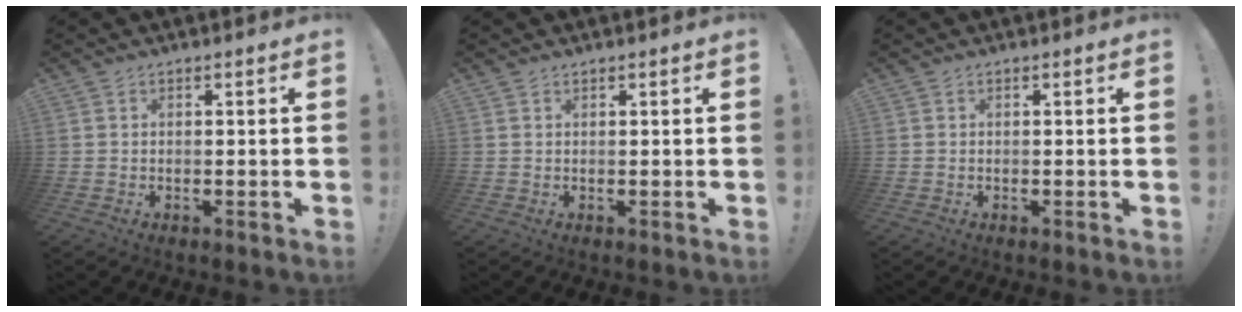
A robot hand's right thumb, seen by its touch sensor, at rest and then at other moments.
{"total": 0.5, "force": [0.5, 0.2, 0.0], "torque": [0.006, -0.004, 0.009]}
{"total": 0.0}